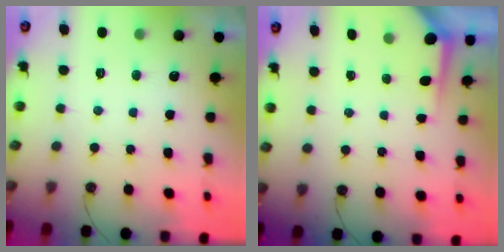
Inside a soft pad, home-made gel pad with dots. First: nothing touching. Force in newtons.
{"total": 3.7, "press": 3.7, "slide": 0.4}